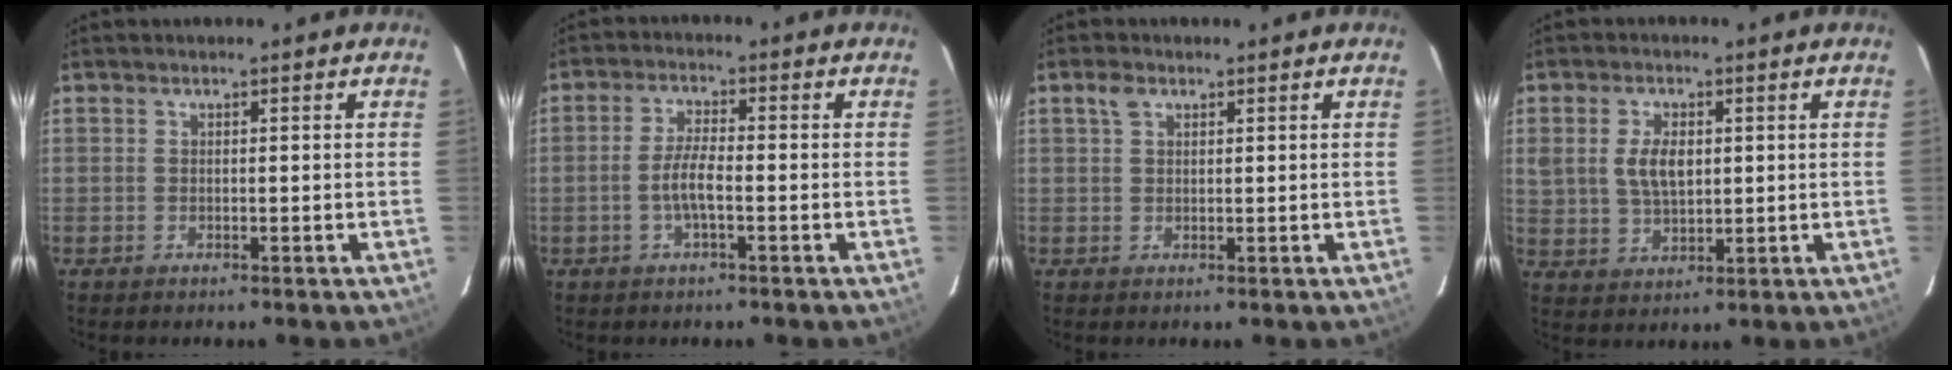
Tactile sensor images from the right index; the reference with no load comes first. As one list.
[{"total": 4.6, "force": [-1.5, 0.9, 4.2], "torque": [-0.086, 0.002, -0.028]}, {"total": 2.1, "force": [1.1, 1.3, 1.3], "torque": [-0.026, 0.008, 0.021]}, {"total": 3.9, "force": [2.7, 0.7, 2.8], "torque": [-0.051, -0.011, 0.048]}]